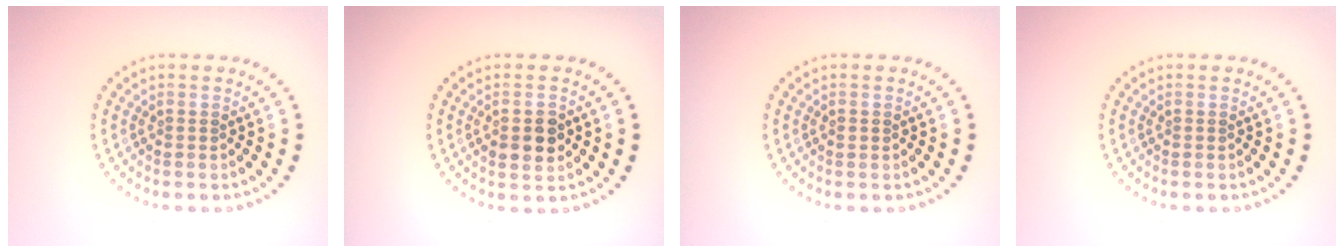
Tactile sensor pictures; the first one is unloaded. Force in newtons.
{"total": 2.9, "press": 2.9, "slide": 0.2}
{"total": 0.8, "press": 0.7, "slide": 0.2}
{"total": 0.0}